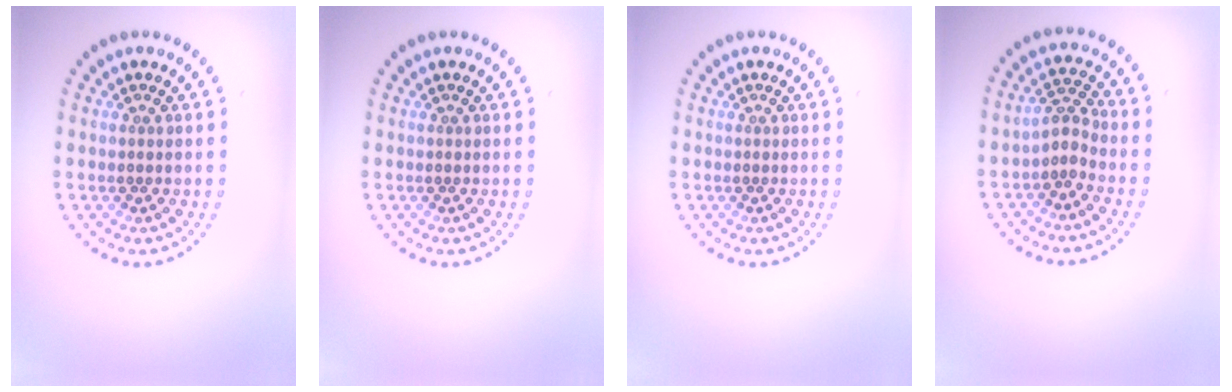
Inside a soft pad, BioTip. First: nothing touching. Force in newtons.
{"total": 0.0}
{"total": 0.0}
{"total": 2.0, "press": 1.5, "slide": 1.4}